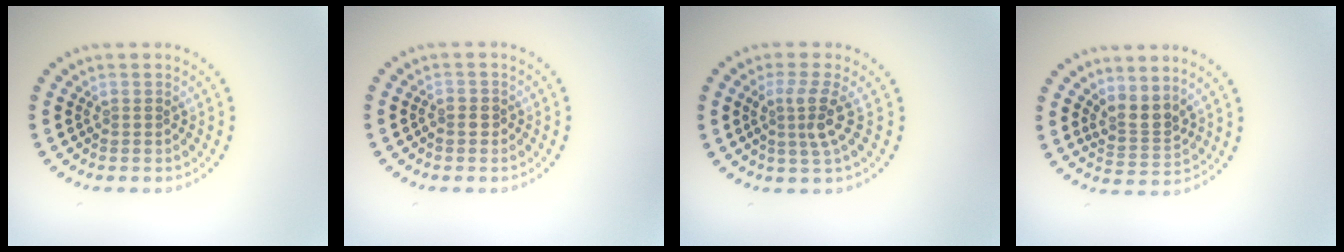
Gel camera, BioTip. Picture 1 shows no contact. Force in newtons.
{"total": 0.9, "press": 0.8, "slide": 0.4}
{"total": 2.9, "press": 2.2, "slide": 1.9}
{"total": 2.6, "press": 2.0, "slide": 1.7}